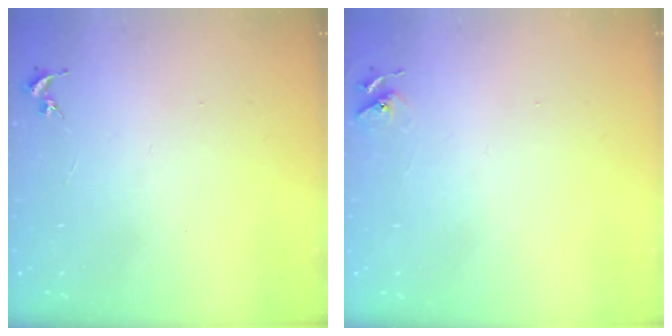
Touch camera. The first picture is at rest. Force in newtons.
{"total": 5.8, "press": 5.8, "slide": 0.7}